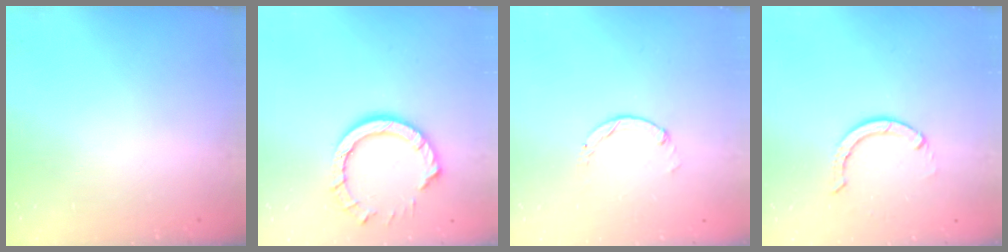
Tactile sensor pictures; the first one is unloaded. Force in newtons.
{"total": 10.6, "press": 10.6, "slide": 0.9}
{"total": 0.0}
{"total": 3.7, "press": 3.7, "slide": 0.3}